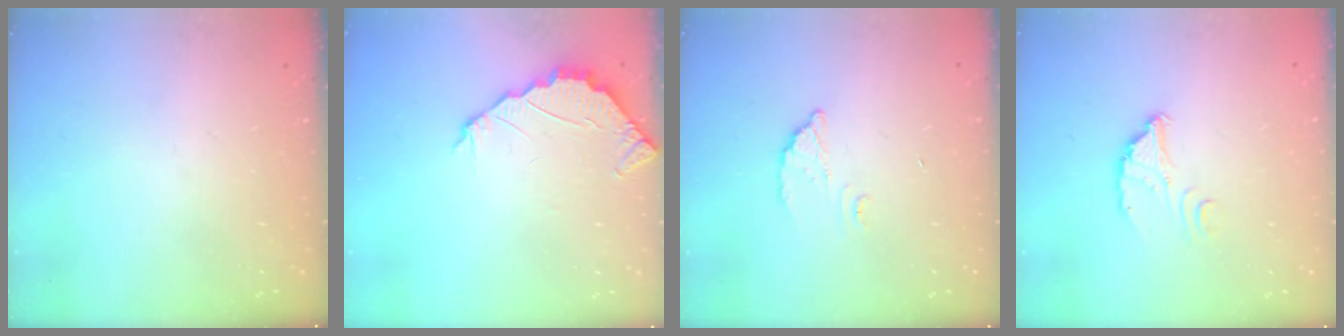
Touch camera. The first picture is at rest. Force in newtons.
{"total": 2.4, "press": 2.4, "slide": 0.2}
{"total": 3.0, "press": 3.0, "slide": 0.2}
{"total": 3.0, "press": 3.0, "slide": 0.3}